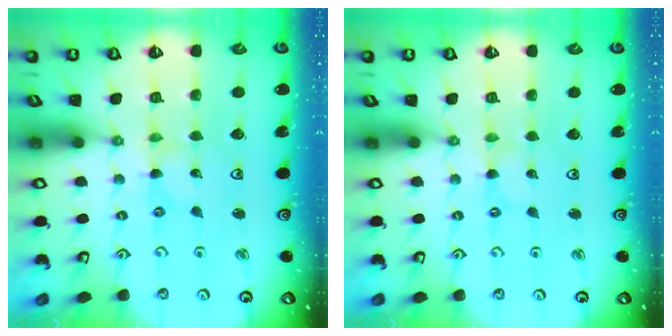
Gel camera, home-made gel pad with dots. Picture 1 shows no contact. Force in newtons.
{"total": 0.6, "press": 0.6, "slide": 0.2}